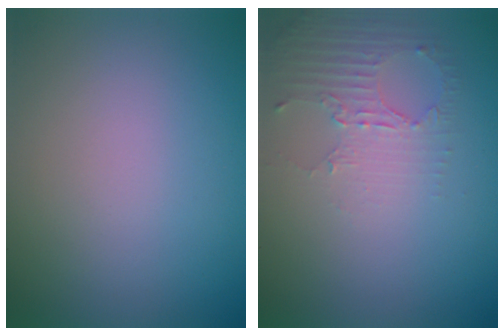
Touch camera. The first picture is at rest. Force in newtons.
{"total": 2.5, "press": 1.8, "slide": 1.7}